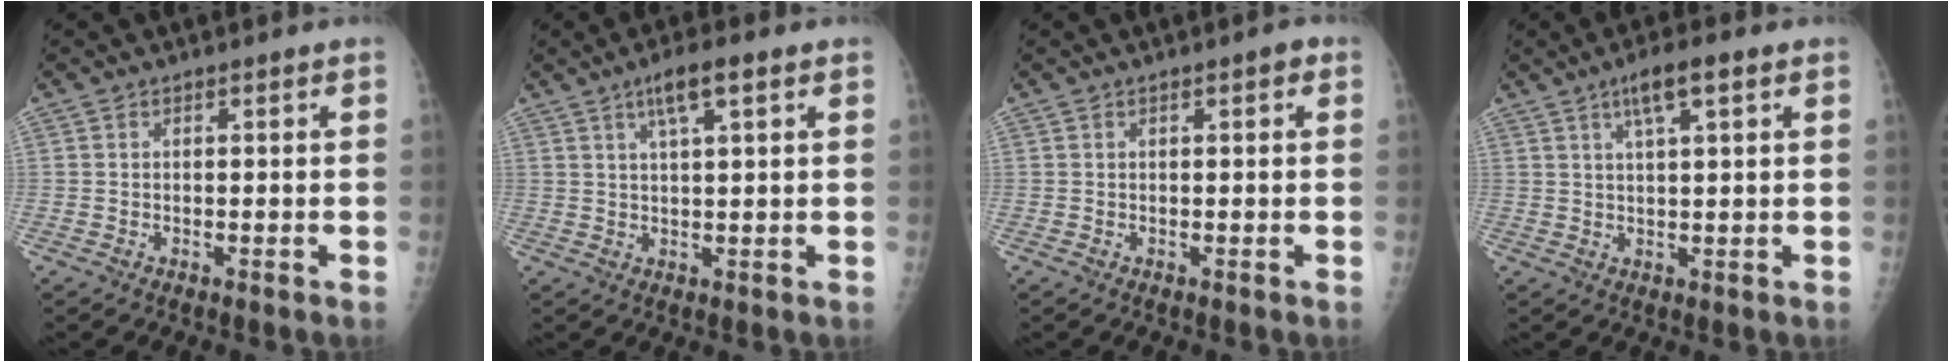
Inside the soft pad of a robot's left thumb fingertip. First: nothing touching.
{"total": 5.8, "force": [2.9, 1.2, 4.8], "torque": [-0.084, -0.001, 0.050]}
{"total": 1.2, "force": [0.4, 0.5, 1.0], "torque": [-0.011, 0.003, 0.000]}
{"total": 6.0, "force": [3.0, 1.3, 5.0], "torque": [-0.086, 0.000, 0.051]}